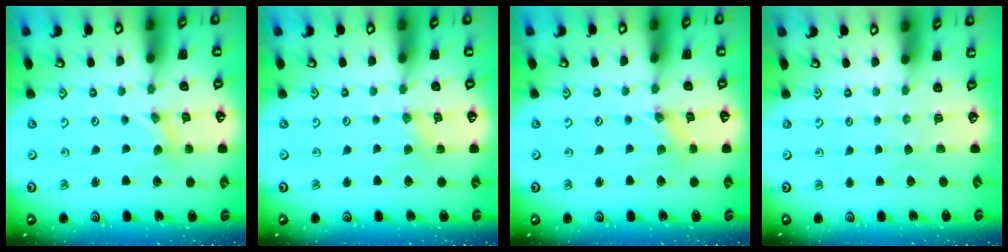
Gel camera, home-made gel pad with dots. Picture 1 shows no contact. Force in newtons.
{"total": 2.4, "press": 2.3, "slide": 0.5}
{"total": 0.6, "press": 0.6, "slide": 0.1}
{"total": 0.0}